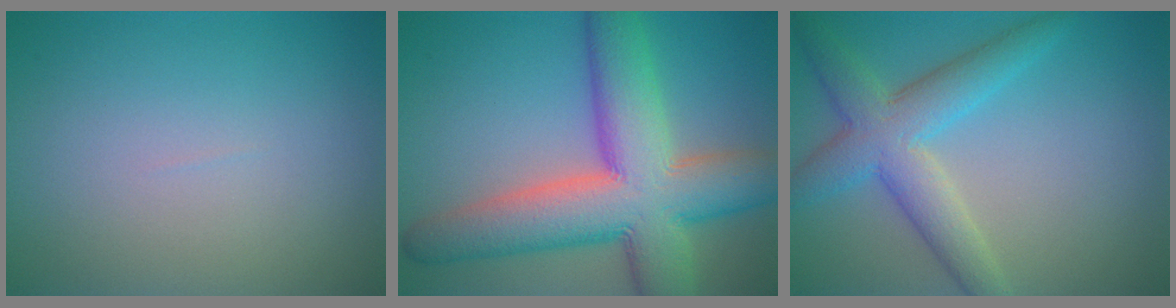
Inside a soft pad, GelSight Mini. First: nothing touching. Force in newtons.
{"total": 12.2, "press": 12.2, "slide": 0.6}
{"total": 5.6, "press": 5.6, "slide": 0.3}